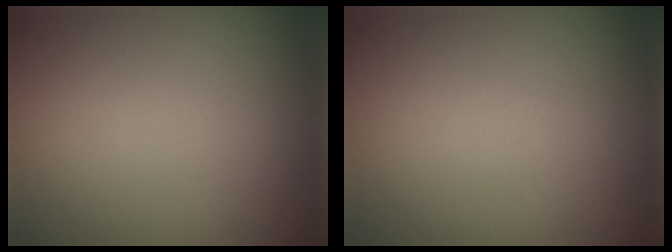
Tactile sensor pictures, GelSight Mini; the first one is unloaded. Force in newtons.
{"total": 0.0}